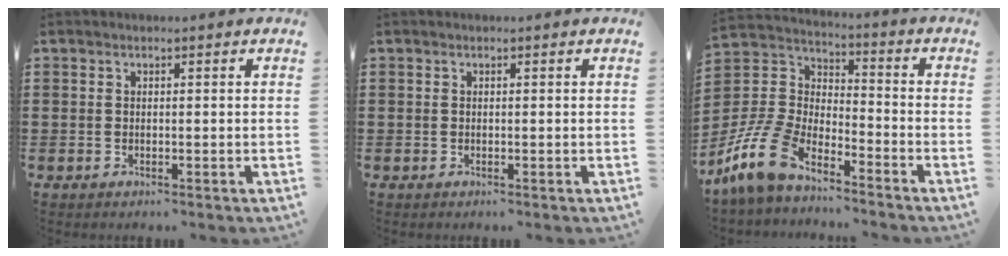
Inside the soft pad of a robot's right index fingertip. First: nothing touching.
{"total": 0.0}
{"total": 10.1, "force": [-7.9, 3.9, 5.0], "torque": [-0.147, 0.011, -0.164]}